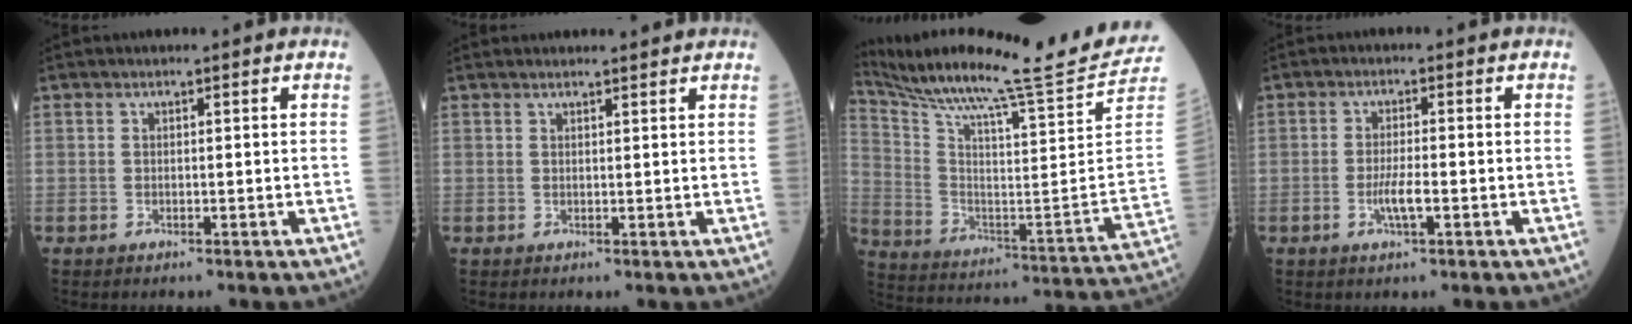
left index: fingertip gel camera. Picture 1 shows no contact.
{"total": 3.2, "force": [3.2, 0.3, 0.5], "torque": [-0.012, 0.013, 0.038]}
{"total": 25.0, "force": [22.4, -3.6, 10.5], "torque": [-0.201, -0.120, 0.335]}
{"total": 3.3, "force": [-1.2, 0.3, 3.1], "torque": [-0.063, -0.006, -0.024]}